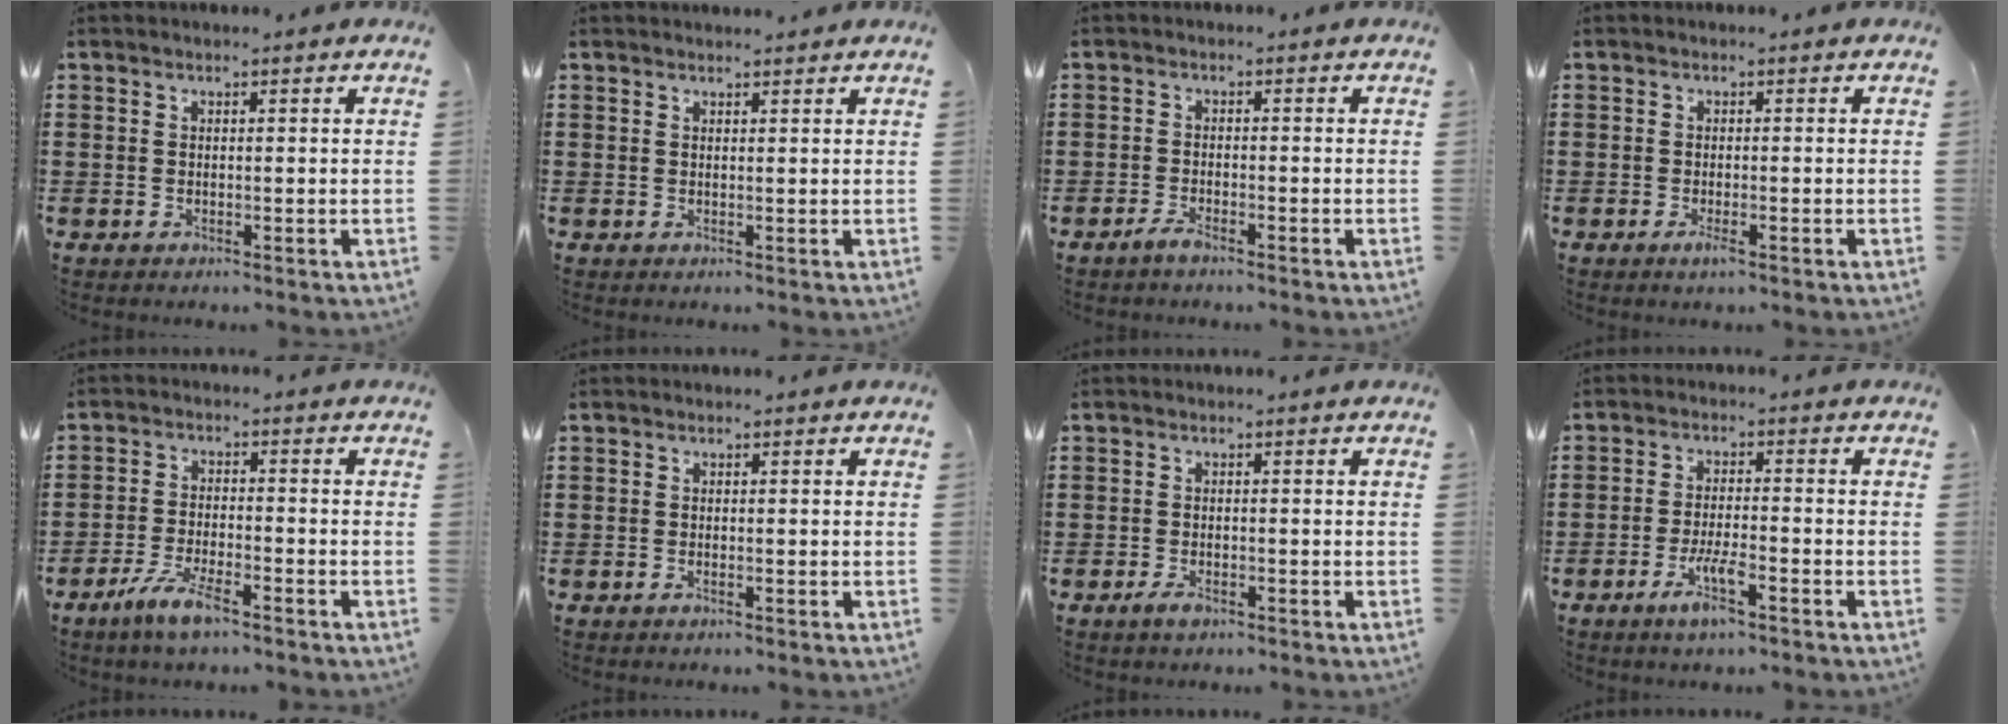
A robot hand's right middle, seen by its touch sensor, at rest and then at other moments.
{"total": 0.8, "force": [0.8, 0.0, 0.2], "torque": [0.003, -0.004, 0.014]}
{"total": 1.9, "force": [-1.6, 0.3, 1.0], "torque": [-0.026, -0.002, -0.033]}
{"total": 1.4, "force": [-0.7, 0.2, 1.2], "torque": [-0.022, -0.004, -0.012]}
{"total": 5.6, "force": [-3.9, 1.2, 3.9], "torque": [-0.089, -0.008, -0.075]}
{"total": 0.5, "force": [-0.3, 0.1, 0.4], "torque": [-0.009, -0.003, -0.005]}
{"total": 1.8, "force": [-1.1, 0.8, 1.2], "torque": [-0.023, 0.000, -0.022]}
{"total": 5.1, "force": [-2.9, 0.9, 4.2], "torque": [-0.079, -0.003, -0.052]}